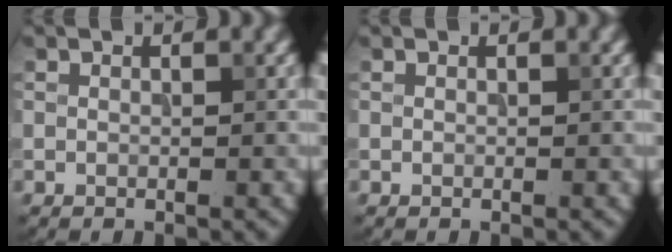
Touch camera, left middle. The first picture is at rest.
{"total": 0.0}